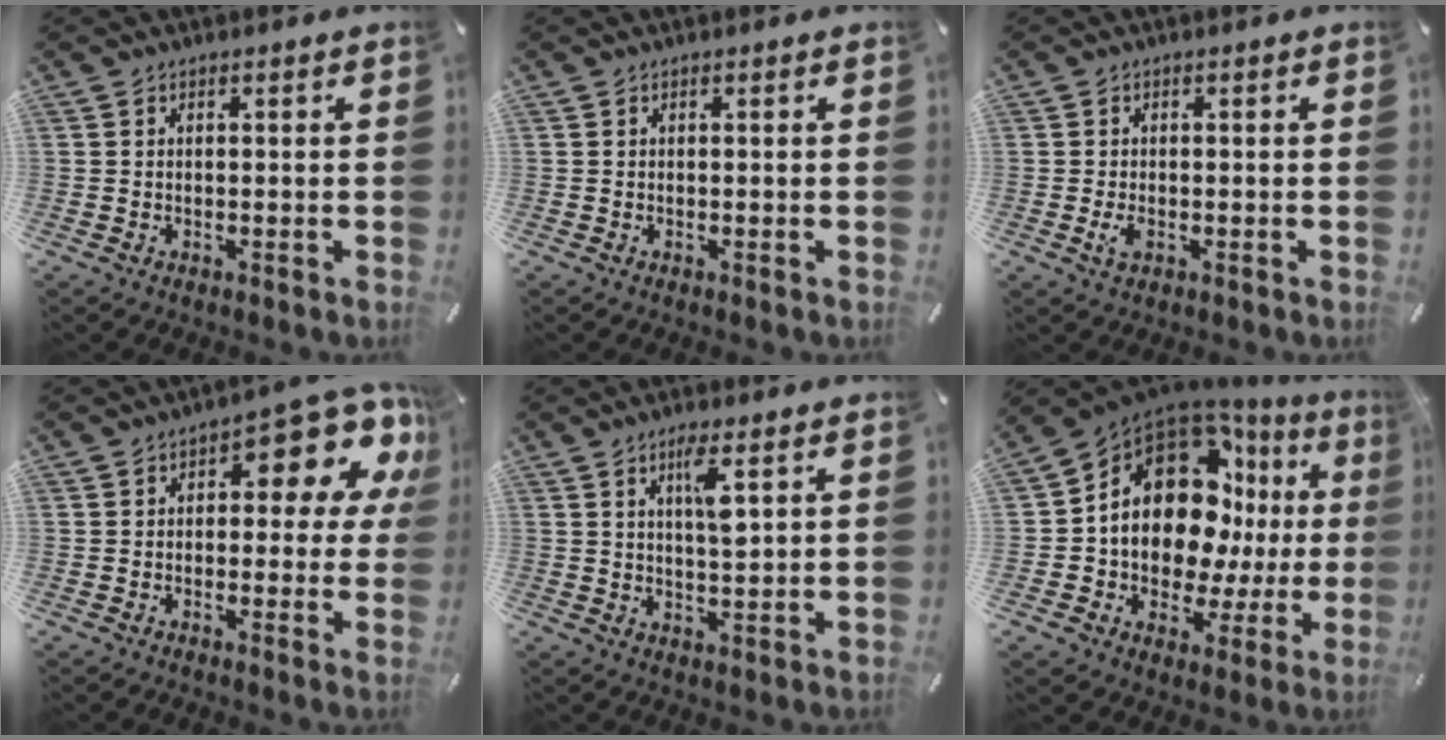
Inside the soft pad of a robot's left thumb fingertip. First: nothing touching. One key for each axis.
{"total": 0.0}
{"total": 2.3, "fx": -0.7, "fy": 1.3, "fz": 1.8, "tx": -0.045, "ty": -0.004, "tz": -0.016}
{"total": 12.8, "fx": 5.6, "fy": 5.4, "fz": 10.1, "tx": -0.118, "ty": -0.051, "tz": 0.088}
{"total": 6.1, "fx": 2.9, "fy": 1.3, "fz": 5.2, "tx": -0.096, "ty": -0.005, "tz": 0.043}
{"total": 16.9, "fx": 5.3, "fy": 11.3, "fz": 11.3, "tx": -0.206, "ty": -0.053, "tz": 0.088}